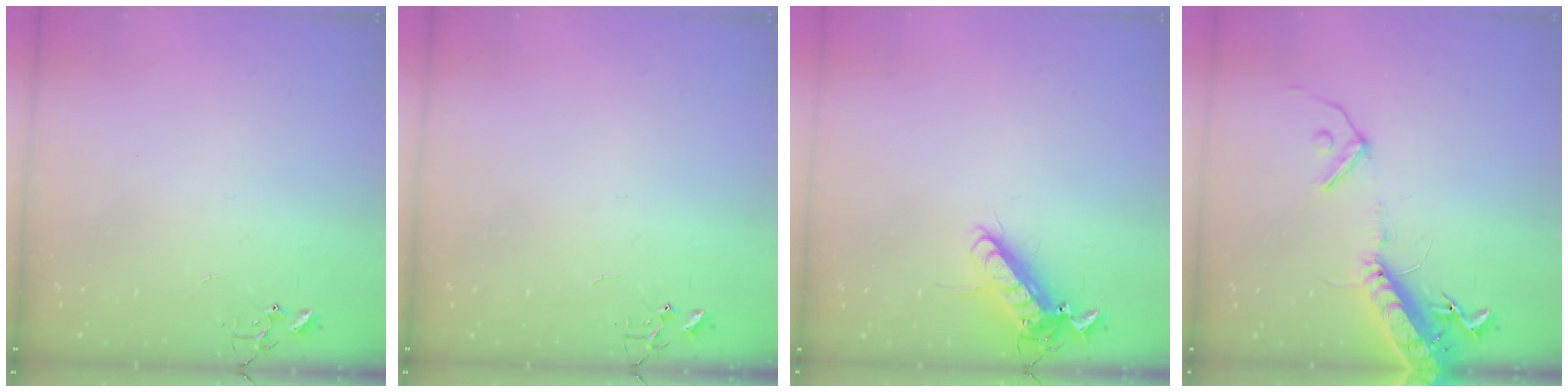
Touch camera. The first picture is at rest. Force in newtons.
{"total": 0.0}
{"total": 12.6, "press": 12.4, "slide": 2.4}
{"total": 16.3, "press": 15.8, "slide": 4.0}